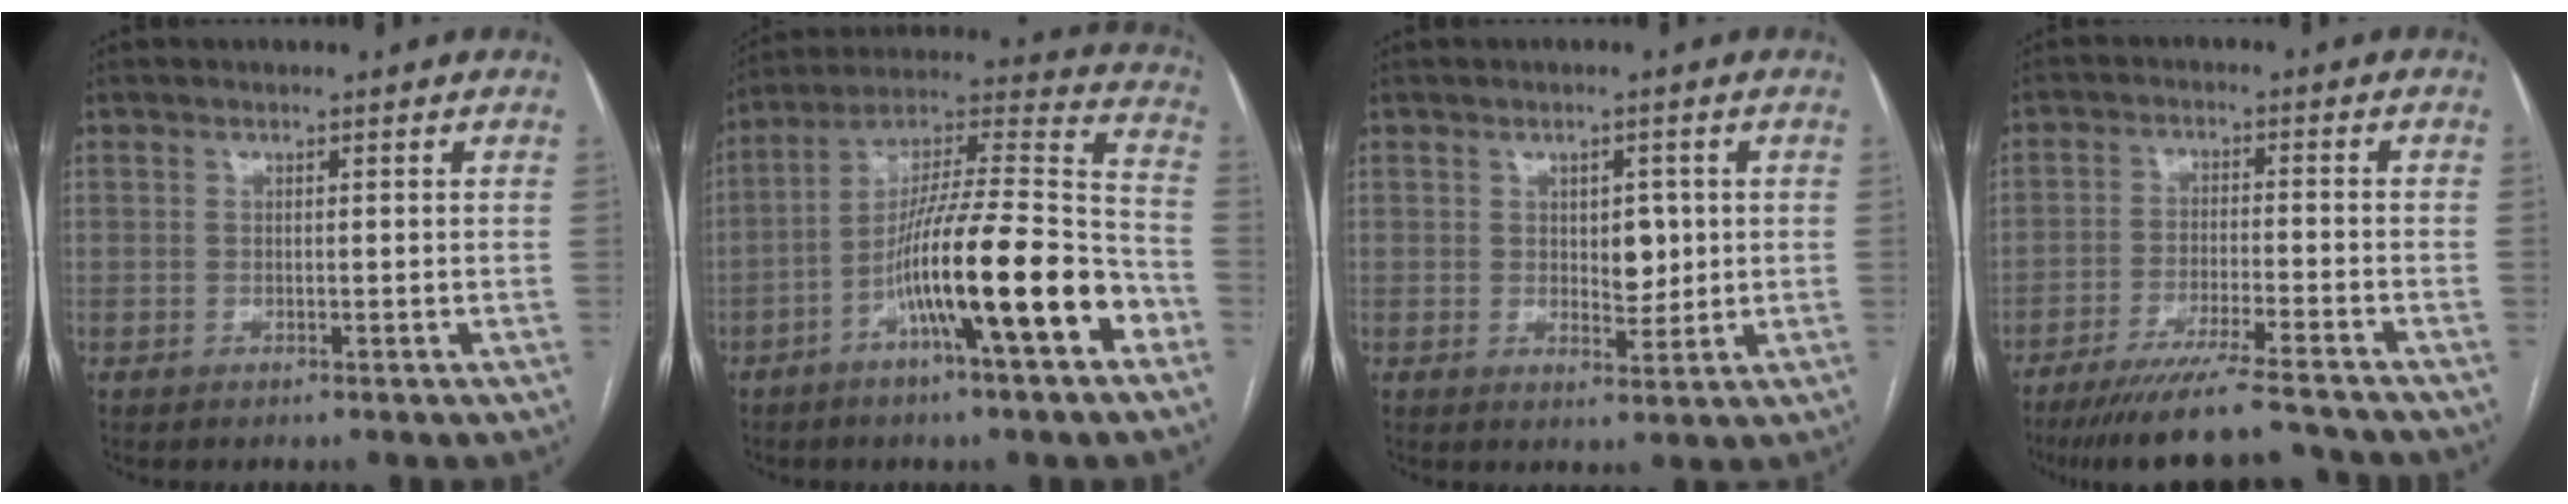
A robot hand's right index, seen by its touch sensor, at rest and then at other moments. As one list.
[{"total": 19.7, "force": [-8.1, 1.6, 17.9], "torque": [-0.296, 0.001, -0.137]}, {"total": 3.9, "force": [0.5, 2.3, 3.1], "torque": [-0.039, -0.001, 0.014]}, {"total": 13.3, "force": [-11.6, 0.2, 6.4], "torque": [-0.096, -0.027, -0.185]}]